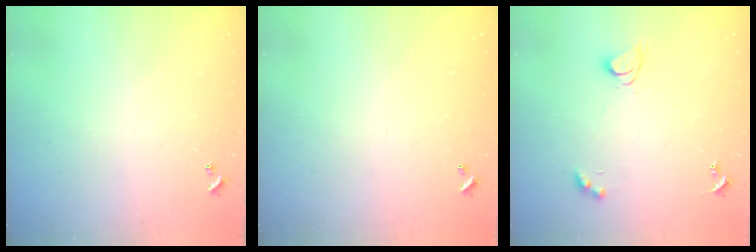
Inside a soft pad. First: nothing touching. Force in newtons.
{"total": 2.9, "press": 2.9, "slide": 0.1}
{"total": 3.6, "press": 3.6, "slide": 0.4}